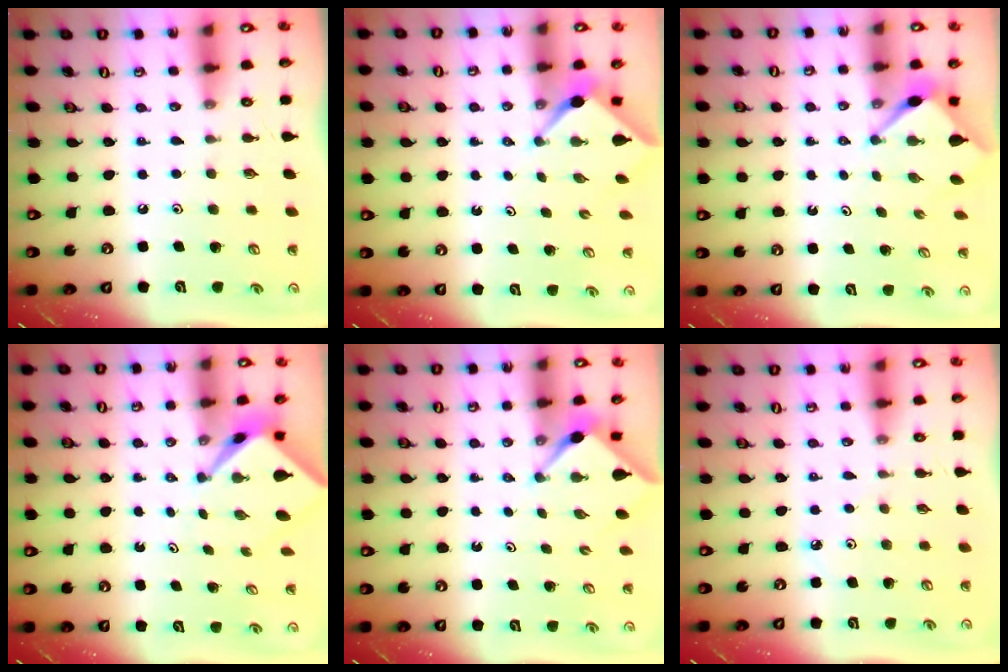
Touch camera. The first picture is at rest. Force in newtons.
{"total": 2.5, "press": 2.5, "slide": 0.1}
{"total": 2.9, "press": 2.9, "slide": 0.3}
{"total": 2.5, "press": 2.5, "slide": 0.1}
{"total": 3.1, "press": 3.1, "slide": 0.4}
{"total": 2.6, "press": 2.6, "slide": 0.2}